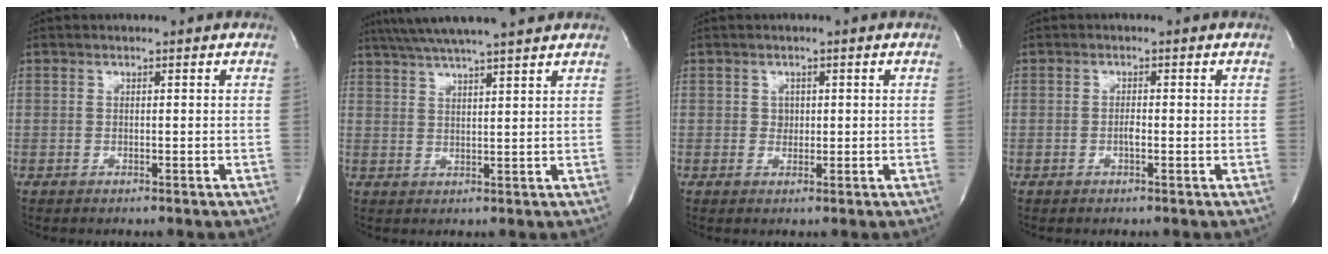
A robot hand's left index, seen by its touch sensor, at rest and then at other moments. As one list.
[{"total": 12.2, "force": [10.4, -0.4, 6.3], "torque": [-0.113, 0.020, 0.150]}, {"total": 1.2, "force": [-0.1, 1.1, 0.5], "torque": [-0.007, -0.003, -0.002]}, {"total": 1.2, "force": [-0.6, 0.2, 1.0], "torque": [-0.018, -0.002, -0.011]}]